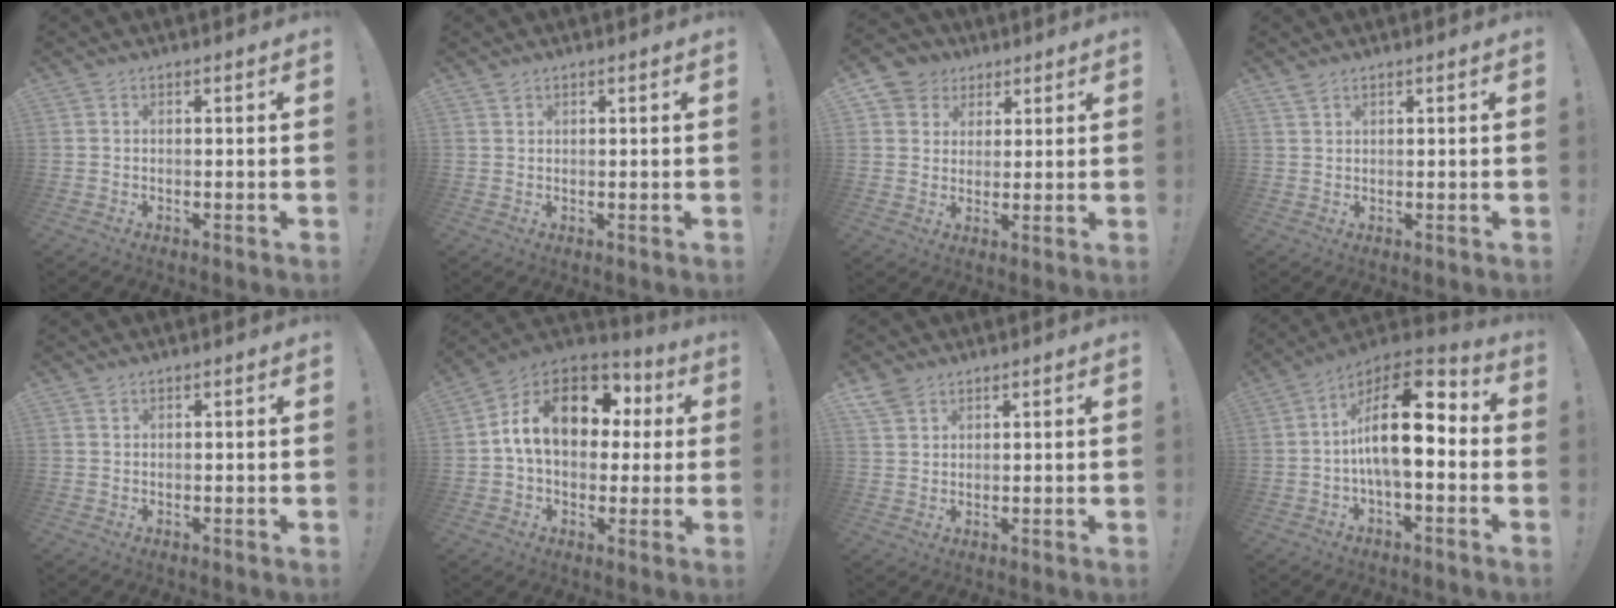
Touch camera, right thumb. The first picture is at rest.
{"total": 0.9, "force": [0.8, 0.4, 0.2], "torque": [0.003, -0.004, 0.014]}
{"total": 6.9, "force": [2.8, 6.2, 1.0], "torque": [-0.022, -0.012, 0.060]}
{"total": 1.6, "force": [1.3, 0.6, 0.7], "torque": [-0.008, -0.006, 0.024]}
{"total": 0.6, "force": [0.4, 0.4, 0.1], "torque": [0.003, -0.002, 0.006]}
{"total": 17.9, "force": [4.3, 12.2, 12.3], "torque": [-0.190, 0.006, 0.082]}
{"total": 4.5, "force": [3.4, 2.6, 1.5], "torque": [-0.030, -0.014, 0.065]}
{"total": 17.2, "force": [0.8, 7.4, 15.5], "torque": [-0.260, 0.001, 0.010]}